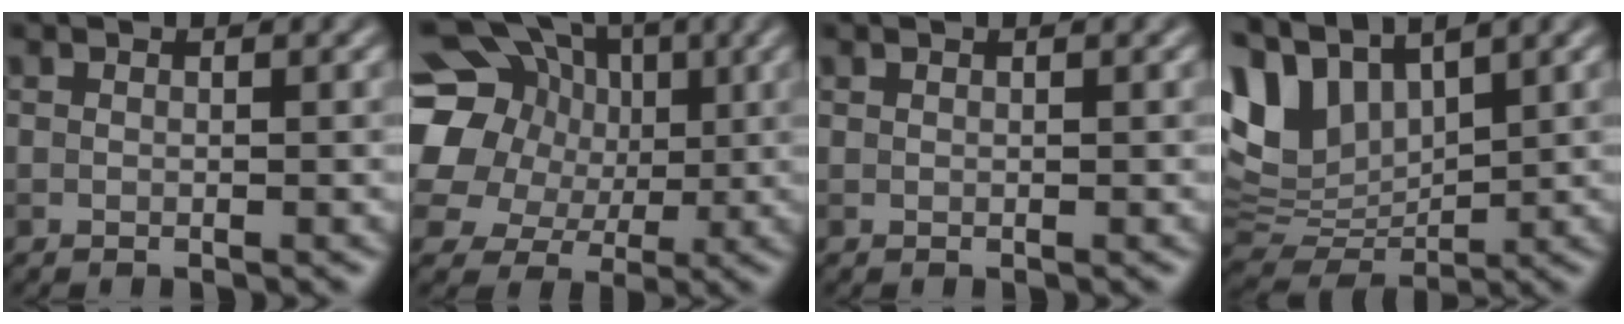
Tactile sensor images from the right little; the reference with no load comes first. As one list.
[{"total": 17.8, "force": [3.2, 15.6, 7.8], "torque": [-0.188, 0.033, 0.025]}, {"total": 0.0}, {"total": 7.3, "force": [3.8, 4.3, 4.4], "torque": [-0.102, 0.006, 0.078]}]